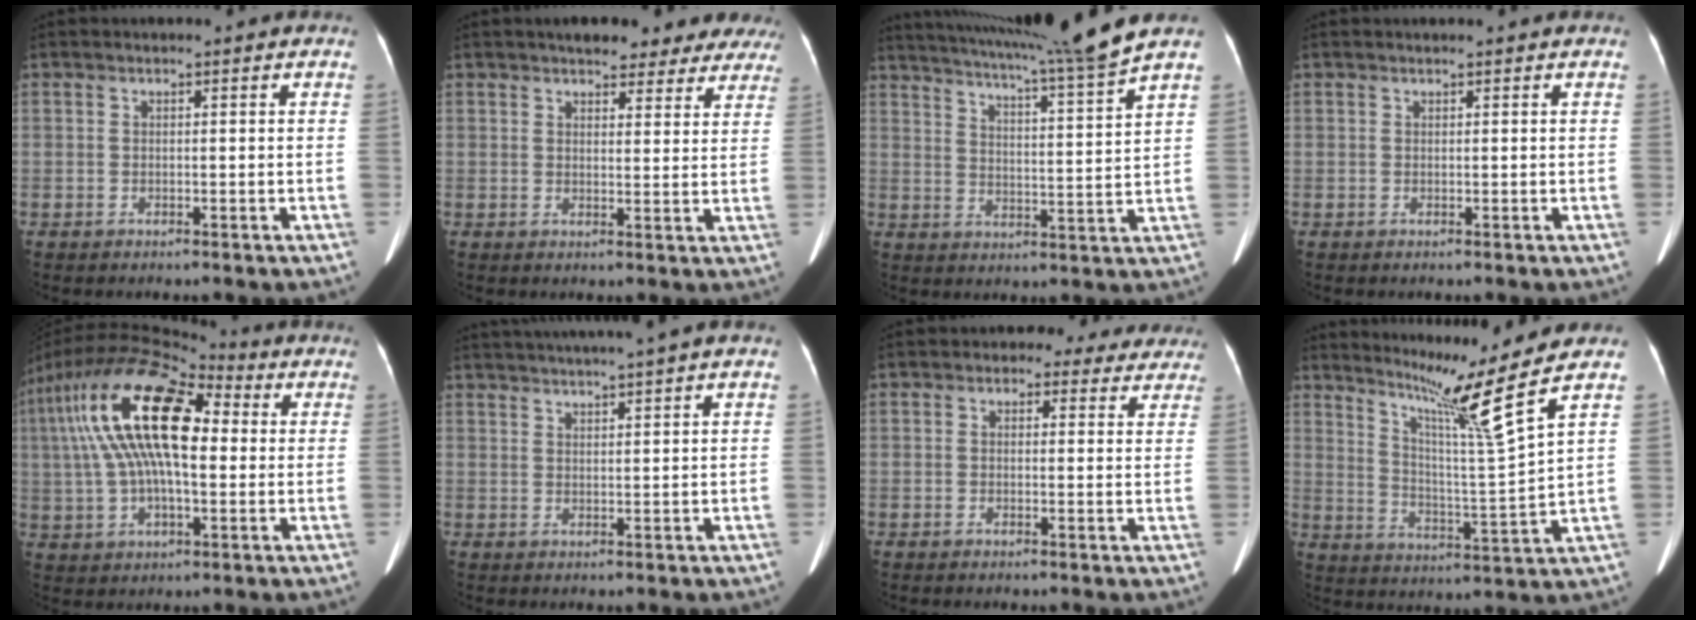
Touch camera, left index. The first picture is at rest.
{"total": 12.6, "force": [10.9, 4.4, 4.5], "torque": [-0.017, 0.010, 0.111]}
{"total": 13.9, "force": [12.3, -3.3, 5.6], "torque": [-0.099, -0.048, 0.179]}
{"total": 0.0}
{"total": 20.0, "force": [3.8, 8.1, 17.9], "torque": [-0.378, 0.052, 0.059]}
{"total": 8.3, "force": [7.0, -1.1, 4.3], "torque": [-0.069, 0.026, 0.096]}
{"total": 6.9, "force": [5.6, 3.7, 1.7], "torque": [0.002, 0.014, 0.047]}
{"total": 10.6, "force": [8.0, -3.9, 5.6], "torque": [-0.101, -0.051, 0.139]}